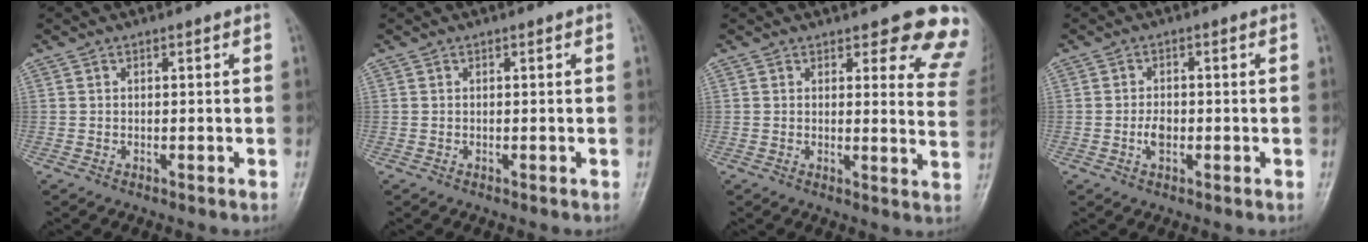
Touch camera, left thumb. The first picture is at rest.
{"total": 0.0}
{"total": 11.3, "force": [9.6, 3.8, 4.7], "torque": [0.002, -0.062, 0.078]}
{"total": 3.1, "force": [-0.8, 1.9, 2.3], "torque": [-0.038, 0.006, -0.016]}